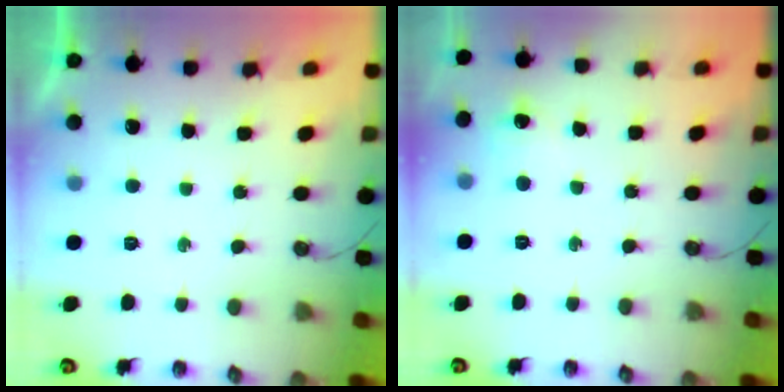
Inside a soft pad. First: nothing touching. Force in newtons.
{"total": 5.7, "press": 5.7, "slide": 0.8}